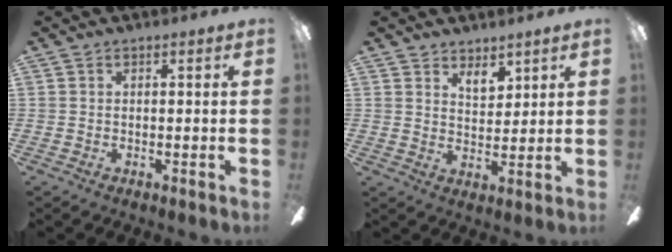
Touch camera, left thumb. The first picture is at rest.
{"total": 5.3, "force": [4.1, 2.5, 2.3], "torque": [-0.022, -0.021, 0.070]}